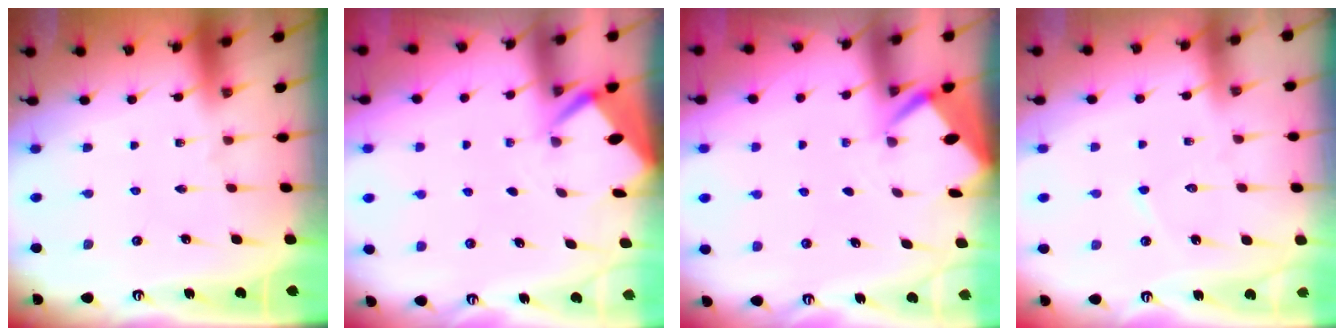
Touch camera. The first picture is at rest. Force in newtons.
{"total": 2.7, "press": 2.7, "slide": 0.3}
{"total": 2.6, "press": 2.6, "slide": 0.3}
{"total": 4.6, "press": 4.6, "slide": 0.6}